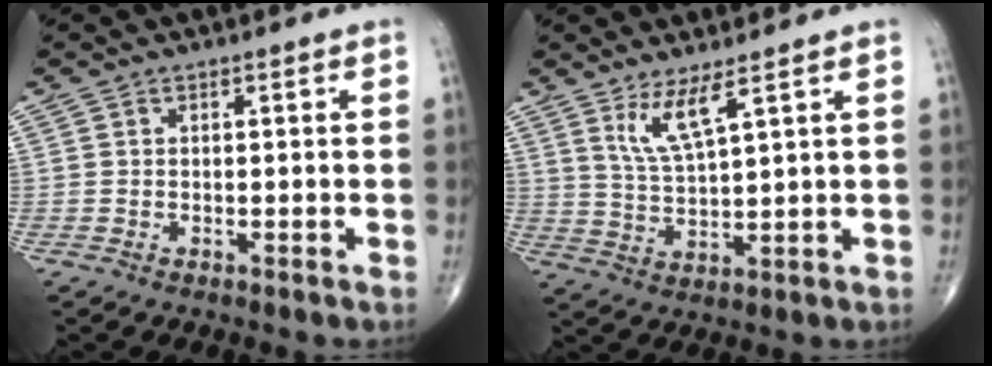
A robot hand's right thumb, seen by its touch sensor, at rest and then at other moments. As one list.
[{"total": 5.9, "force": [3.7, 0.6, 4.6], "torque": [-0.097, -0.038, 0.079]}]